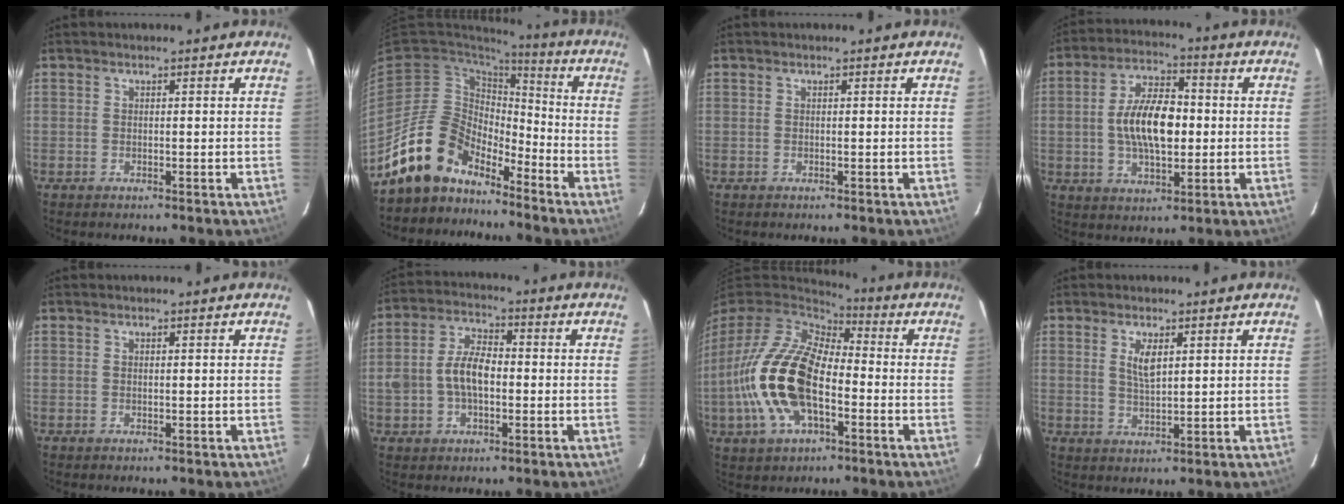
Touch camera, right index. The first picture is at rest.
{"total": 13.7, "force": [-11.0, 6.8, 4.2], "torque": [-0.090, 0.023, -0.200]}
{"total": 0.0}
{"total": 12.4, "force": [-0.3, 6.2, 10.7], "torque": [-0.202, 0.012, -0.003]}
{"total": 0.0}
{"total": 8.6, "force": [-1.1, 5.2, 6.8], "torque": [-0.135, 0.016, -0.016]}
{"total": 19.7, "force": [-4.3, 10.6, 16.0], "torque": [-0.346, -0.007, -0.081]}
{"total": 4.0, "force": [1.6, 1.4, 3.4], "torque": [-0.061, -0.002, 0.032]}